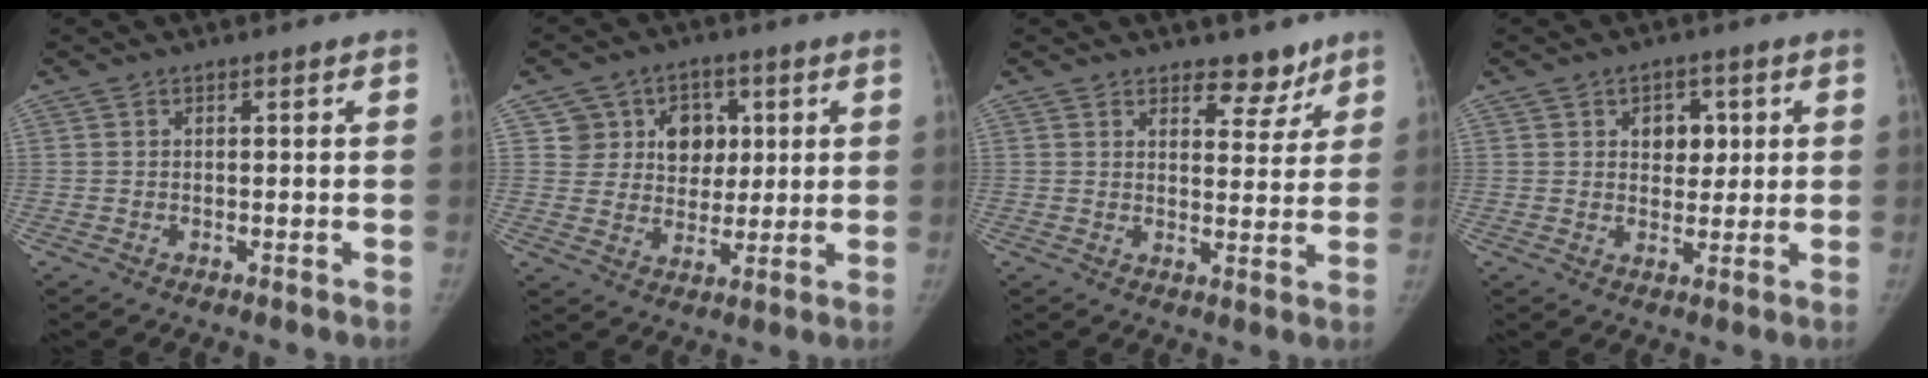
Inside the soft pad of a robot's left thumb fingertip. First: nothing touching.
{"total": 9.9, "force": [3.2, 8.9, 3.0], "torque": [0.007, -0.001, 0.051]}
{"total": 5.7, "force": [4.3, 3.1, 2.0], "torque": [0.009, -0.029, 0.062]}
{"total": 5.6, "force": [1.7, 4.2, 3.3], "torque": [-0.011, -0.006, 0.023]}